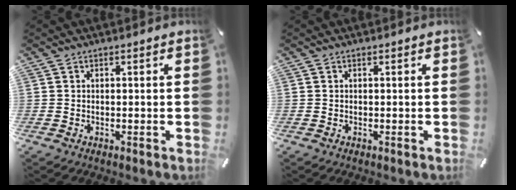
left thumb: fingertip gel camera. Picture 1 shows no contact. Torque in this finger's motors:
{"motor_torque": [-0.03, -0.02, -0.01, -0.01, 0.00]}